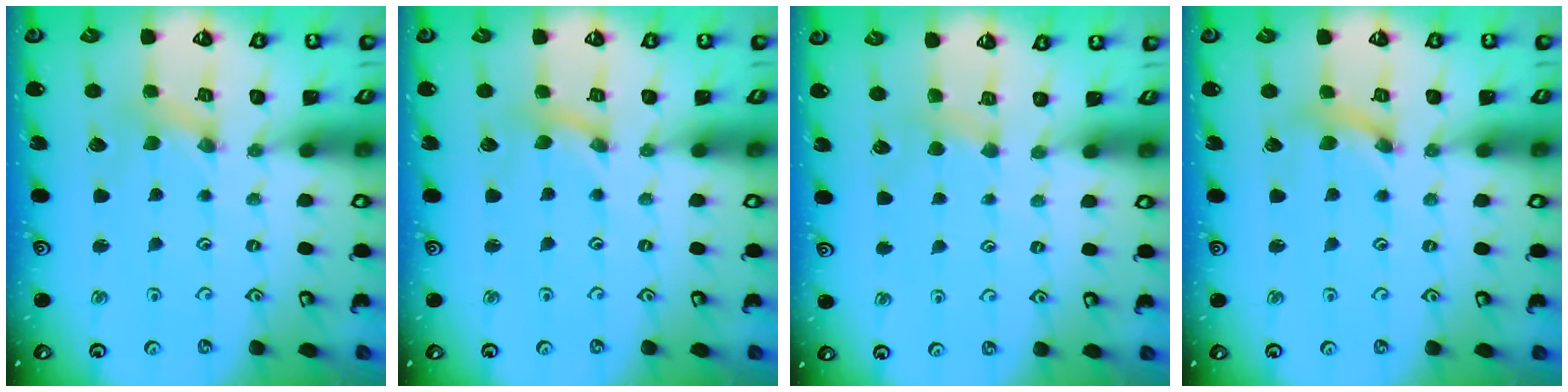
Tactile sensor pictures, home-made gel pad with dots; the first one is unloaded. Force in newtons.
{"total": 0.0}
{"total": 2.5, "press": 2.5, "slide": 0.4}
{"total": 2.7, "press": 2.7, "slide": 0.2}